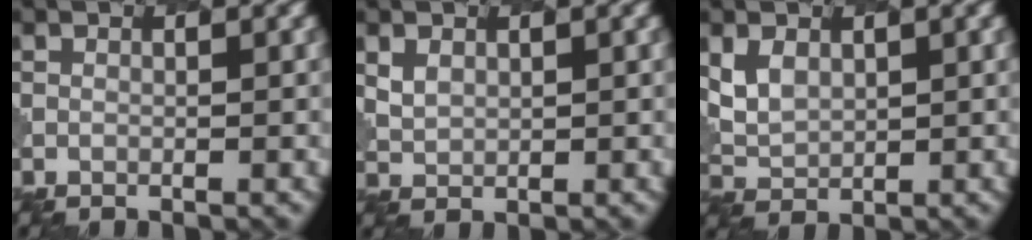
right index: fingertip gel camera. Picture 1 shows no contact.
{"total": 1.7, "force": [1.1, 1.2, 0.5], "torque": [-0.016, -0.002, 0.025]}
{"total": 2.8, "force": [1.4, 2.1, 1.4], "torque": [-0.036, -0.002, 0.029]}